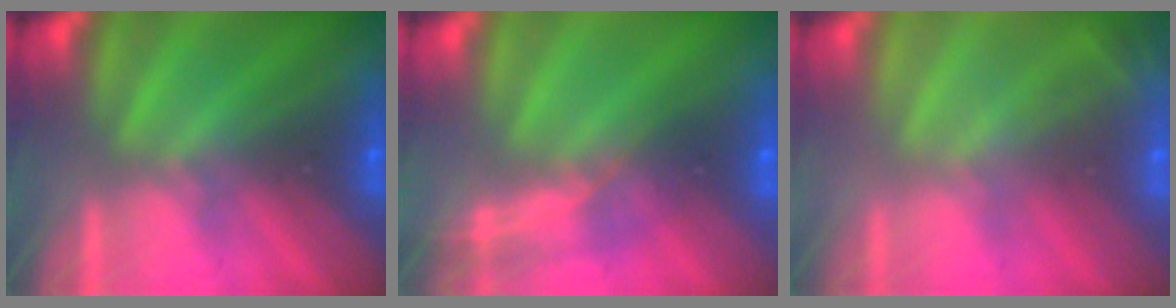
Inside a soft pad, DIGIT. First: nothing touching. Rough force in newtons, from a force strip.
{"total": 1.6}
{"total": 2.0}